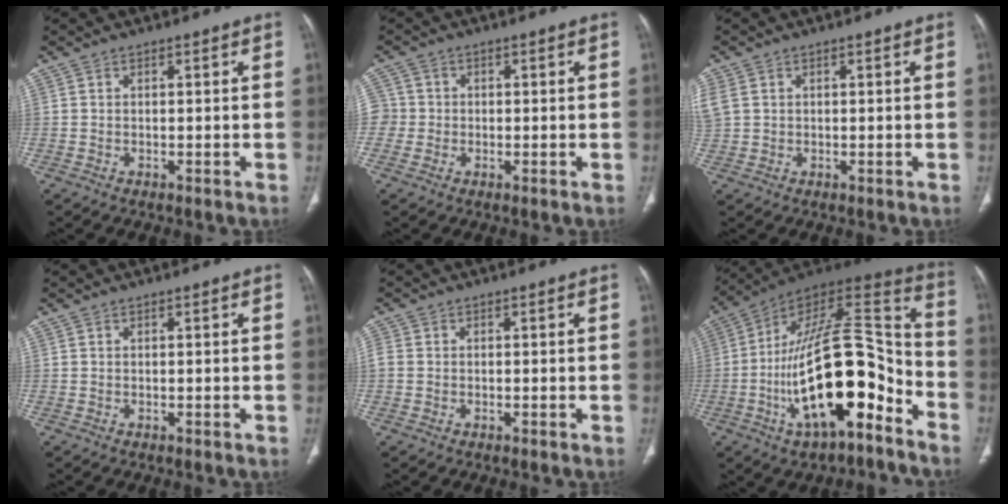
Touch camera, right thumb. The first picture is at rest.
{"total": 4.0, "force": [-0.5, 3.9, 0.8], "torque": [-0.005, 0.010, -0.013]}
{"total": 5.3, "force": [1.2, 4.2, 2.9], "torque": [-0.099, 0.014, 0.037]}
{"total": 0.0}
{"total": 1.7, "force": [-0.2, 1.4, 0.8], "torque": [-0.022, 0.000, -0.005]}
{"total": 26.7, "force": [-10.1, 11.1, 22.2], "torque": [-0.370, 0.071, -0.156]}